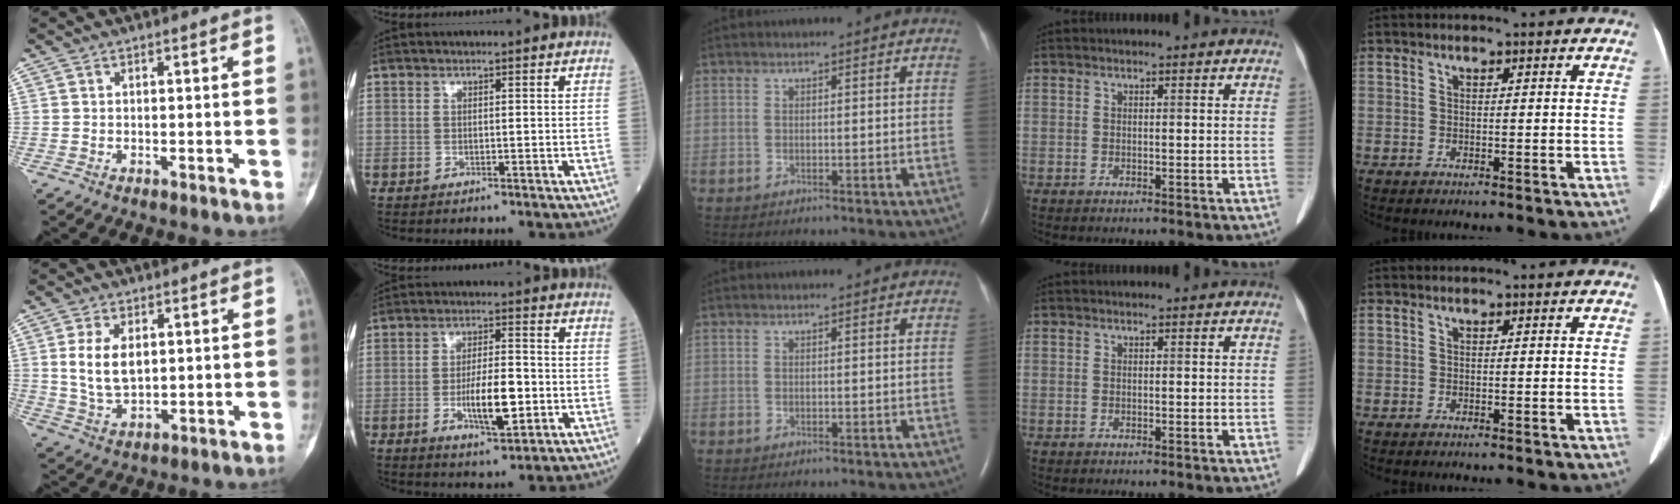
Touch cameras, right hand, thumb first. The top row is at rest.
{"thumb": {"total": 8.0, "force": [1.6, 4.7, 6.3], "torque": [-0.112, -0.010, 0.038]}, "index": {"total": 8.0, "force": [-1.9, 2.0, 7.4], "torque": [-0.133, -0.002, -0.029]}}